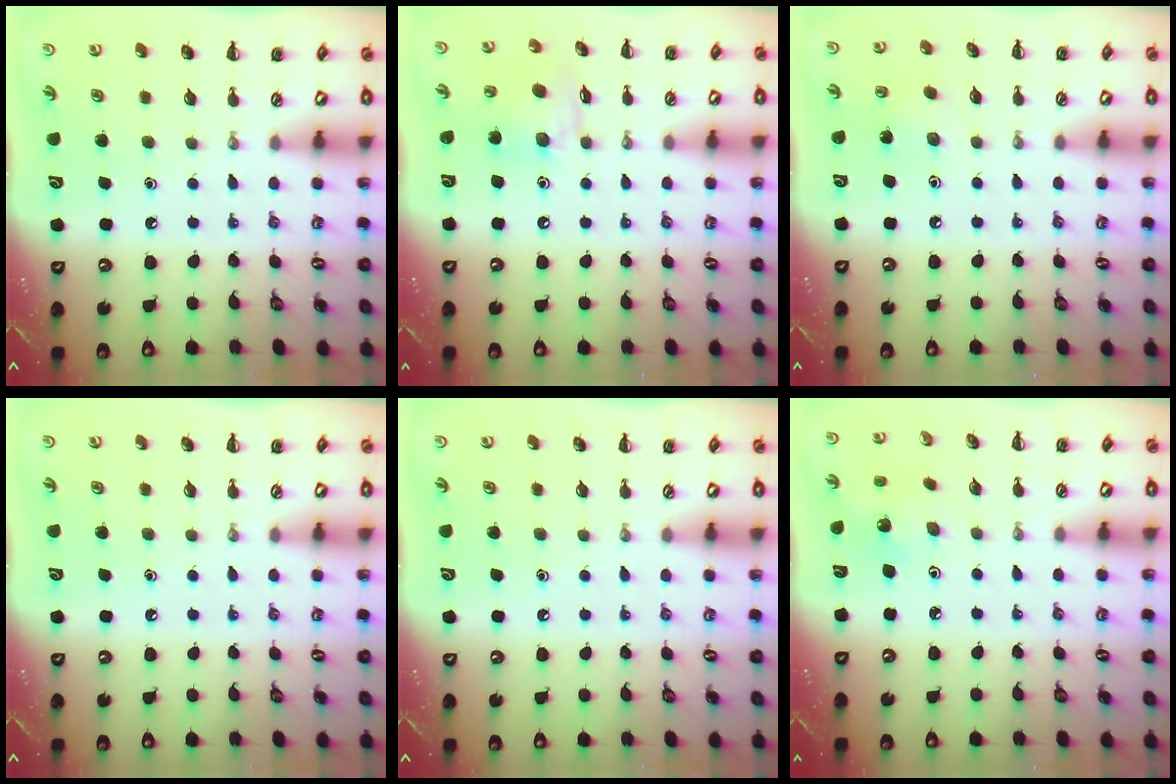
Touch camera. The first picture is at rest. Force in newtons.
{"total": 9.4, "press": 9.3, "slide": 1.3}
{"total": 2.0, "press": 1.8, "slide": 0.7}
{"total": 0.0}
{"total": 0.0}
{"total": 1.8, "press": 1.6, "slide": 0.7}